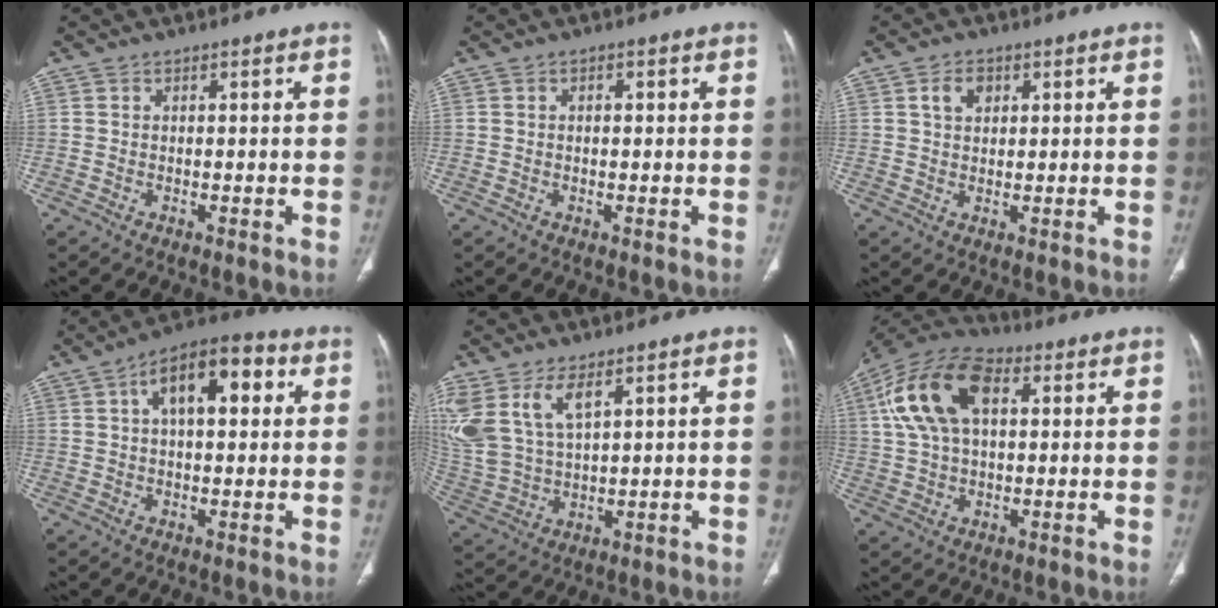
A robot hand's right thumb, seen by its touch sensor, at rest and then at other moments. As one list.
[{"total": 1.0, "force": [0.1, 0.5, 0.8], "torque": [-0.019, 0.004, 0.003]}, {"total": 3.8, "force": [1.5, 2.7, 2.2], "torque": [-0.028, -0.002, 0.027]}, {"total": 12.5, "force": [3.7, 6.1, 10.3], "torque": [-0.145, 0.026, 0.051]}, {"total": 12.5, "force": [6.3, 6.1, 8.9], "torque": [-0.203, -0.018, 0.142]}, {"total": 15.9, "force": [4.5, 9.1, 12.3], "torque": [-0.238, 0.022, 0.076]}]